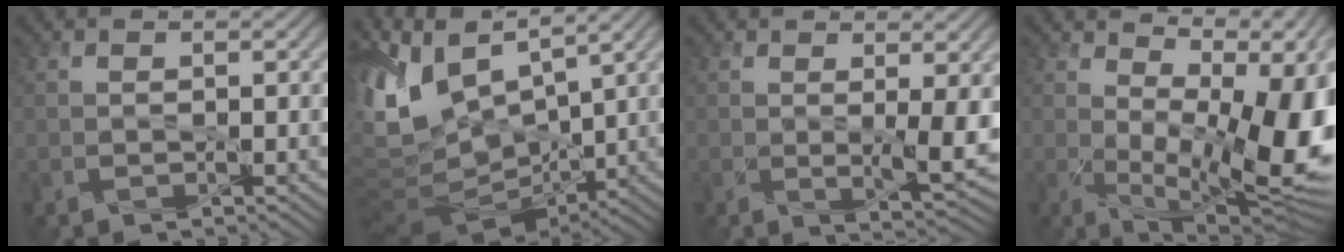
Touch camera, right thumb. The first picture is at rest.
{"total": 11.8, "force": [4.0, 5.6, 9.6], "torque": [-0.237, 0.006, 0.087]}
{"total": 3.8, "force": [0.7, 0.5, 3.7], "torque": [-0.069, -0.011, 0.015]}
{"total": 15.3, "force": [1.6, 6.9, 13.6], "torque": [-0.201, -0.013, 0.054]}